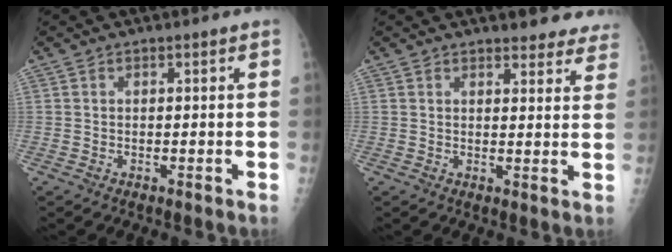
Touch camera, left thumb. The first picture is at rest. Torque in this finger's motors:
{"motor_torque": [-0.04, -0.02, 0.25, -0.18, 0.03]}